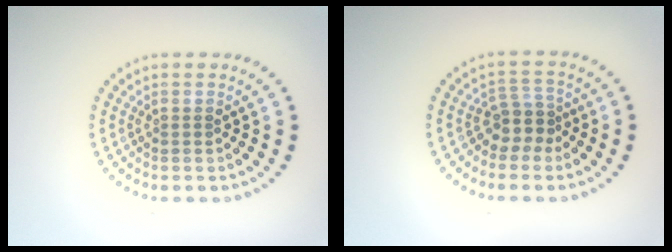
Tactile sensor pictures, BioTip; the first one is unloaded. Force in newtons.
{"total": 2.5, "press": 1.8, "slide": 1.6}